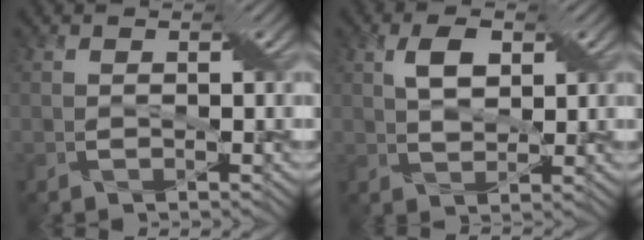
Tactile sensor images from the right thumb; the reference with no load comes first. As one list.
[{"total": 3.7, "force": [1.8, 1.7, 2.7], "torque": [-0.055, 0.006, 0.031]}]